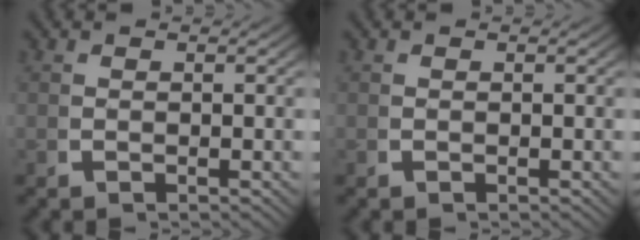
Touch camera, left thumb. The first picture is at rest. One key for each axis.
{"total": 0.0}